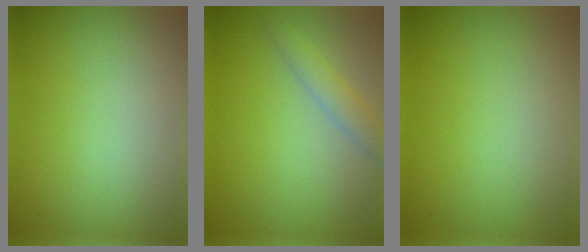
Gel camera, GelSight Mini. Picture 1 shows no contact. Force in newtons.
{"total": 2.1, "press": 2.1, "slide": 0.1}
{"total": 0.0}